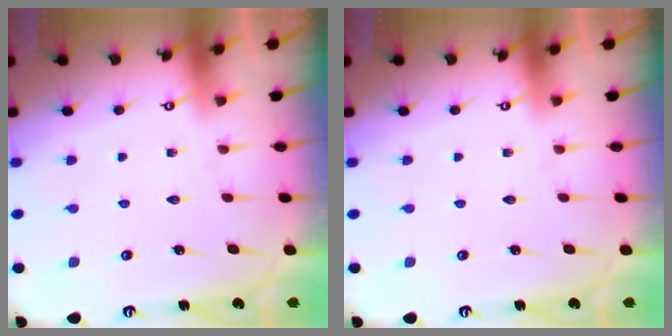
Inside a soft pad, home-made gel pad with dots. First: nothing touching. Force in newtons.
{"total": 0.0}